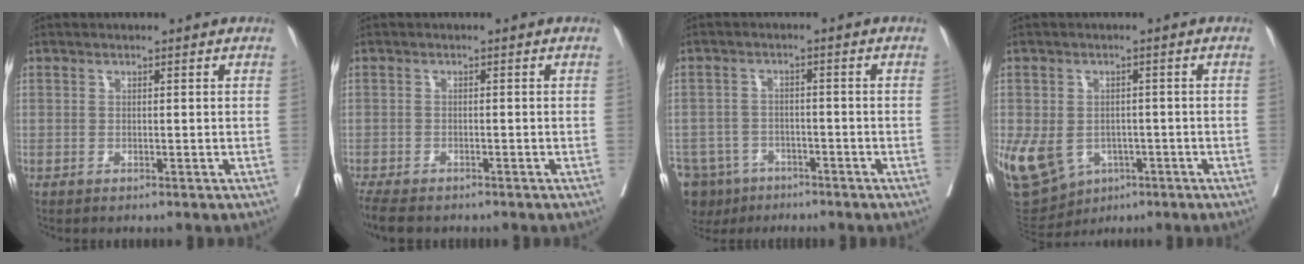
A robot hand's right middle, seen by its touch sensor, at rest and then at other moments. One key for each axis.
{"total": 6.5, "fx": -5.4, "fy": 2.2, "fz": 2.9, "tx": -0.051, "ty": -0.012, "tz": -0.085}
{"total": 9.2, "fx": -6.8, "fy": 5.9, "fz": 2.0, "tx": -0.046, "ty": -0.004, "tz": -0.105}
{"total": 16.0, "fx": -5.7, "fy": 12.6, "fz": 8.0, "tx": -0.203, "ty": 0.006, "tz": -0.076}